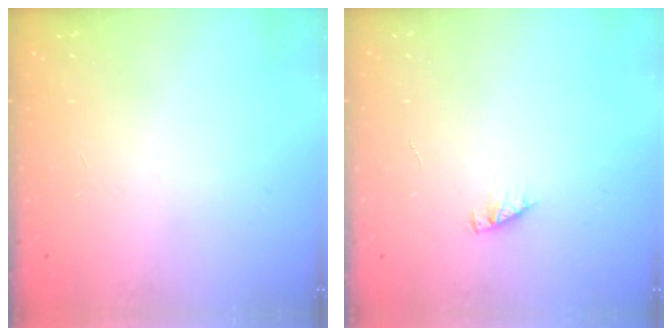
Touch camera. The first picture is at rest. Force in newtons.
{"total": 2.4, "press": 2.4, "slide": 0.3}